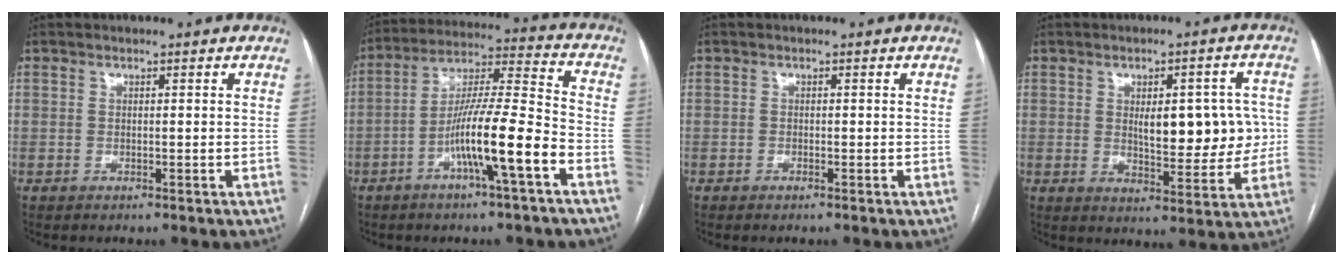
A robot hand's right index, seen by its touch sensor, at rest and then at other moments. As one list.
[{"total": 13.3, "force": [-5.6, 0.1, 12.0], "torque": [-0.218, 0.007, -0.099]}, {"total": 0.5, "force": [-0.4, 0.2, 0.3], "torque": [-0.006, -0.001, -0.006]}, {"total": 10.6, "force": [0.8, 4.3, 9.7], "torque": [-0.125, 0.016, 0.024]}]